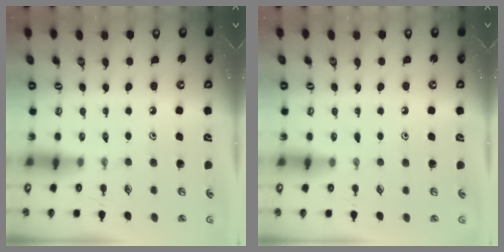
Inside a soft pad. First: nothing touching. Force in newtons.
{"total": 2.8, "press": 2.8, "slide": 0.3}